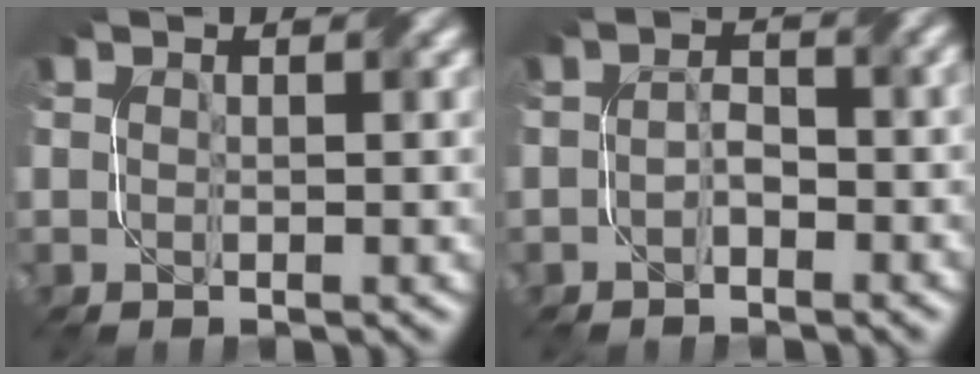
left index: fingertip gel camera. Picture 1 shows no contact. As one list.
[{"total": 1.9, "force": [-1.1, 0.9, 1.3], "torque": [-0.024, 0.003, -0.020]}]